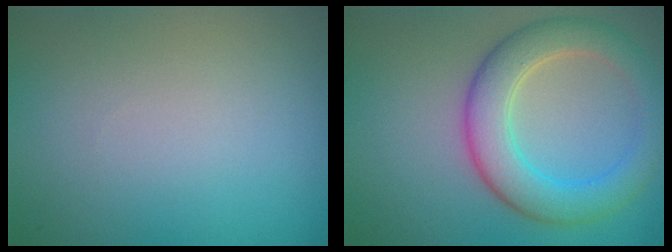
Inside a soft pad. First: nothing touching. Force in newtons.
{"total": 5.7, "press": 5.7, "slide": 0.1}